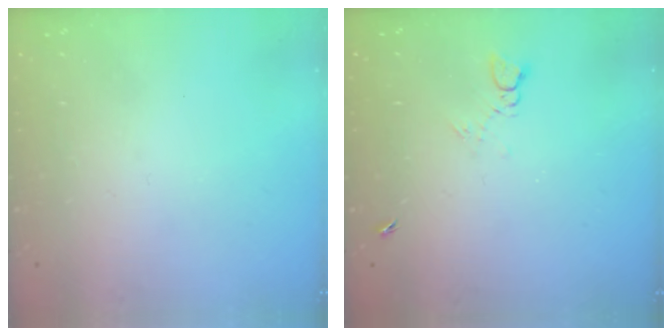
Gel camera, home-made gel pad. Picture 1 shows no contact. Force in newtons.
{"total": 3.0, "press": 2.9, "slide": 0.4}